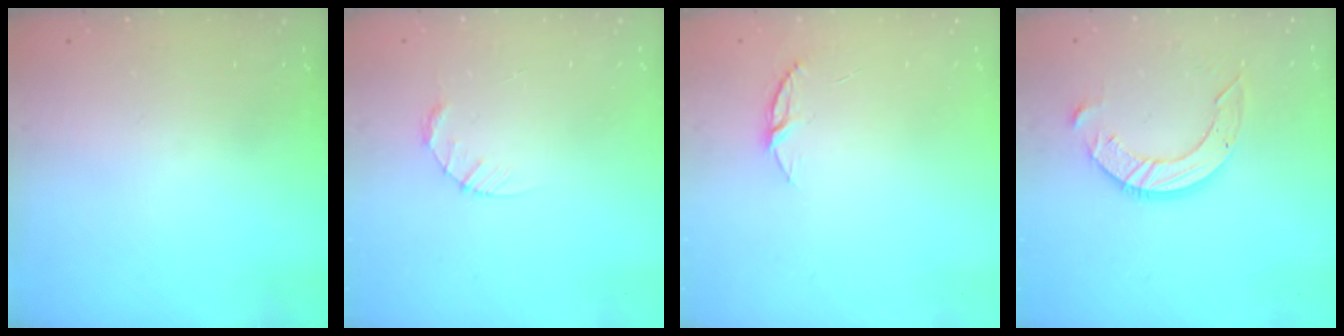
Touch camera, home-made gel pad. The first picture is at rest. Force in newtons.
{"total": 3.4, "press": 3.4, "slide": 0.4}
{"total": 4.6, "press": 4.5, "slide": 0.4}
{"total": 10.0, "press": 10.0, "slide": 1.0}